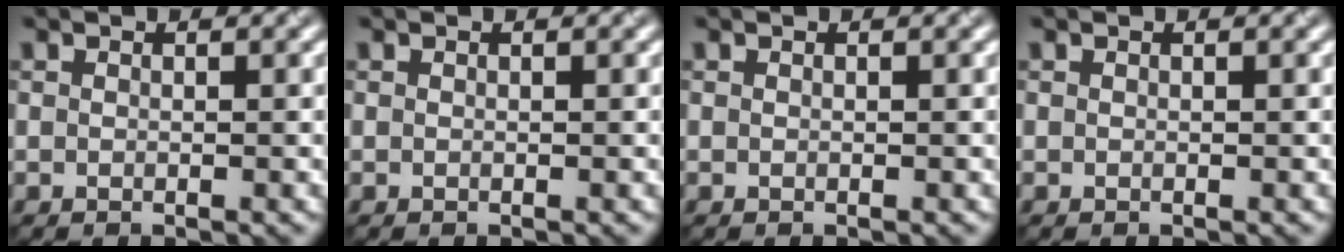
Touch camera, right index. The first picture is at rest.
{"total": 0.0}
{"total": 0.0}
{"total": 0.0}